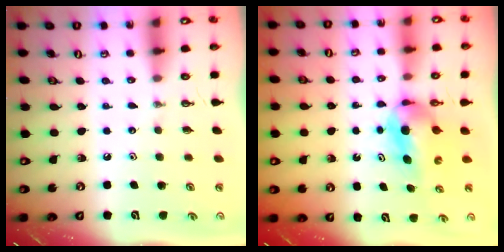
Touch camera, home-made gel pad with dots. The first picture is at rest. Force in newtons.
{"total": 6.0, "press": 5.3, "slide": 2.9}